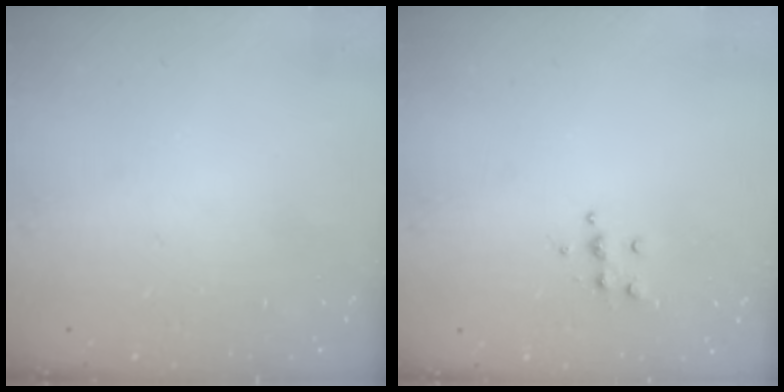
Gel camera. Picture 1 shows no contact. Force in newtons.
{"total": 4.7, "press": 4.6, "slide": 0.5}